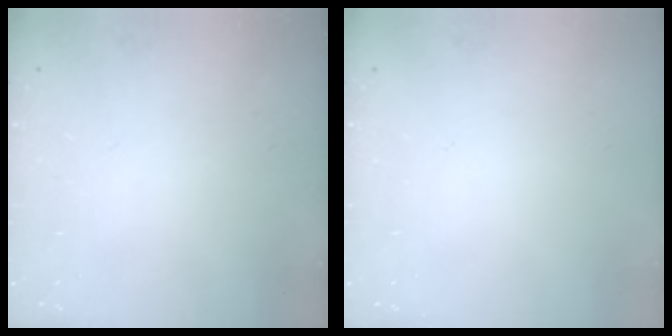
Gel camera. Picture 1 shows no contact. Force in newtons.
{"total": 0.0}